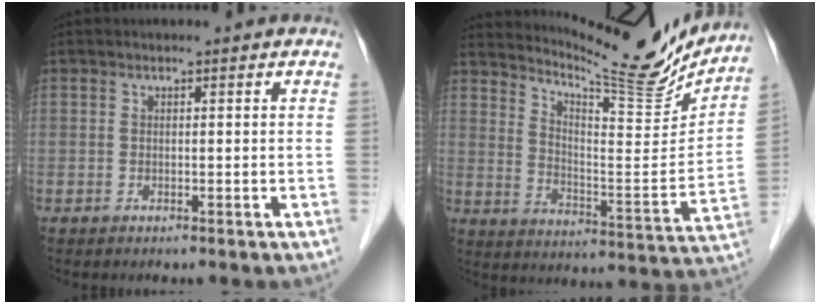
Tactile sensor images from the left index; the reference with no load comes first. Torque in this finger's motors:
{"motor_torque": [-0.66, -0.90, 0.08, 0.04]}